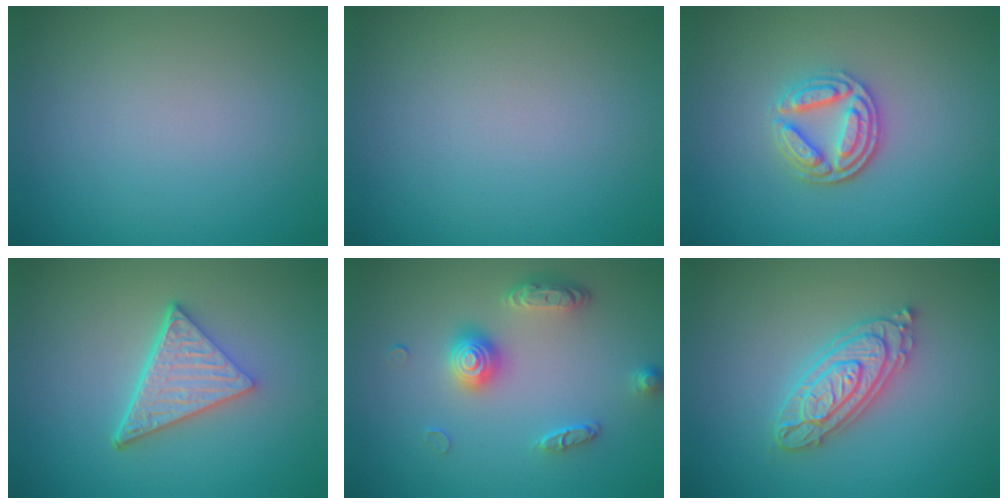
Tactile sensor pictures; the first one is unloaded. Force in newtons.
{"total": 0.0}
{"total": 3.6, "press": 3.2, "slide": 1.8}
{"total": 5.3, "press": 3.7, "slide": 3.8}
{"total": 3.3, "press": 2.9, "slide": 1.6}
{"total": 4.4, "press": 4.3, "slide": 0.8}